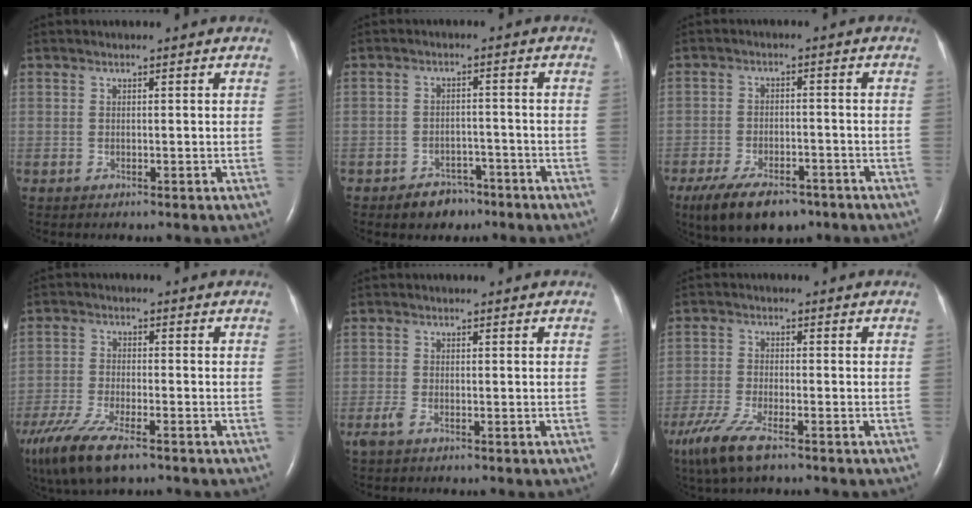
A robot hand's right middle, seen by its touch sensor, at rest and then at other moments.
{"total": 4.3, "force": [-3.1, 2.7, 1.2], "torque": [-0.019, 0.009, -0.041]}
{"total": 10.2, "force": [-7.3, 4.3, 5.7], "torque": [-0.102, -0.008, -0.117]}
{"total": 12.9, "force": [-8.9, 3.4, 8.7], "torque": [-0.192, -0.032, -0.155]}
{"total": 1.4, "force": [-0.9, 0.4, 1.0], "torque": [-0.034, -0.005, -0.020]}
{"total": 7.4, "force": [-4.9, 1.4, 5.3], "torque": [-0.117, -0.019, -0.089]}